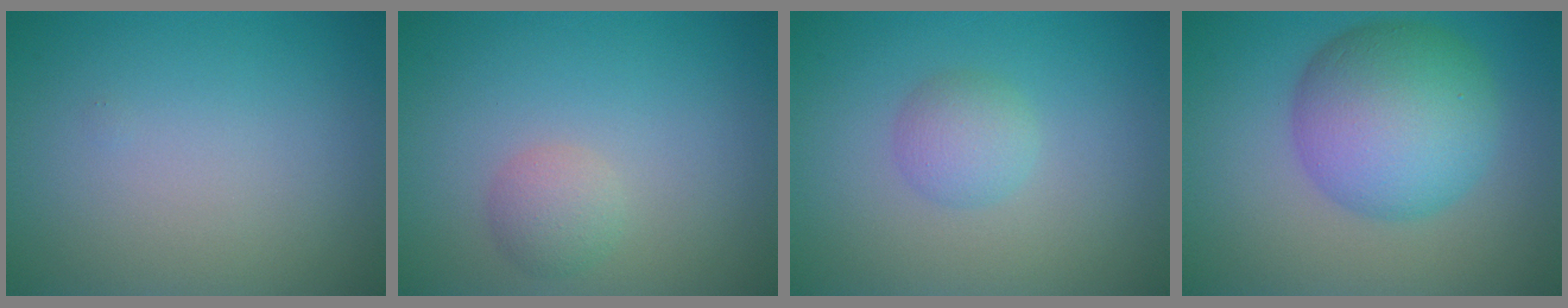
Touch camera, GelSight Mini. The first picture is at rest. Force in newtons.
{"total": 1.8, "press": 1.8, "slide": 0.1}
{"total": 2.1, "press": 2.1, "slide": 0.1}
{"total": 8.6, "press": 8.6, "slide": 0.1}